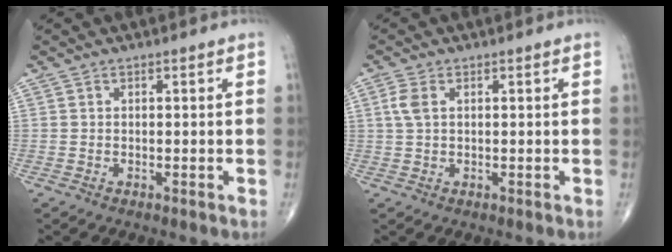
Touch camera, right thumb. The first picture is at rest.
{"total": 2.9, "force": [0.8, 1.6, 2.3], "torque": [-0.062, 0.009, 0.017]}